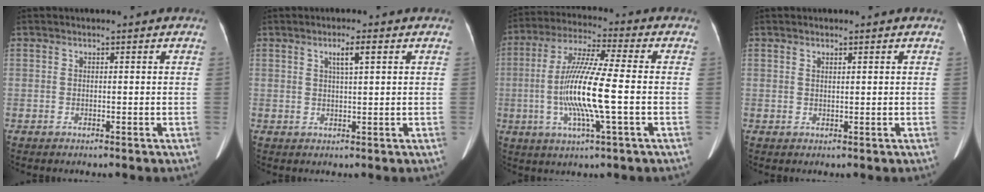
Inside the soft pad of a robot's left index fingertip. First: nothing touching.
{"total": 2.8, "force": [1.2, 0.1, 2.5], "torque": [-0.045, 0.005, 0.020]}
{"total": 13.2, "force": [-2.0, 0.5, 13.0], "torque": [-0.260, -0.003, -0.041]}
{"total": 0.5, "force": [0.3, 0.0, 0.4], "torque": [-0.008, -0.004, 0.007]}